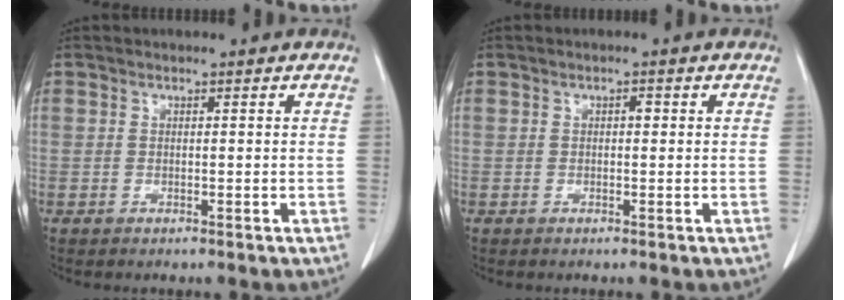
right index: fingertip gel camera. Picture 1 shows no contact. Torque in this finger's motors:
{"motor_torque": [0.26, -0.20, 0.03, 0.02]}